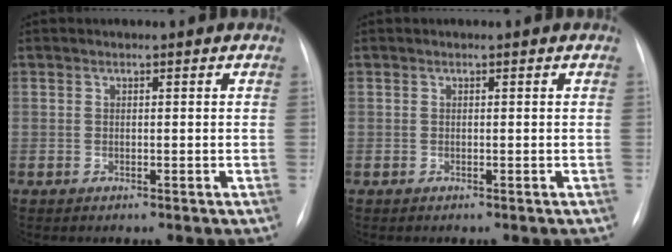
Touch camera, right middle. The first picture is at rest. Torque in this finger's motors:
{"motor_torque": [0.93, -1.21, -0.03, 0.00]}